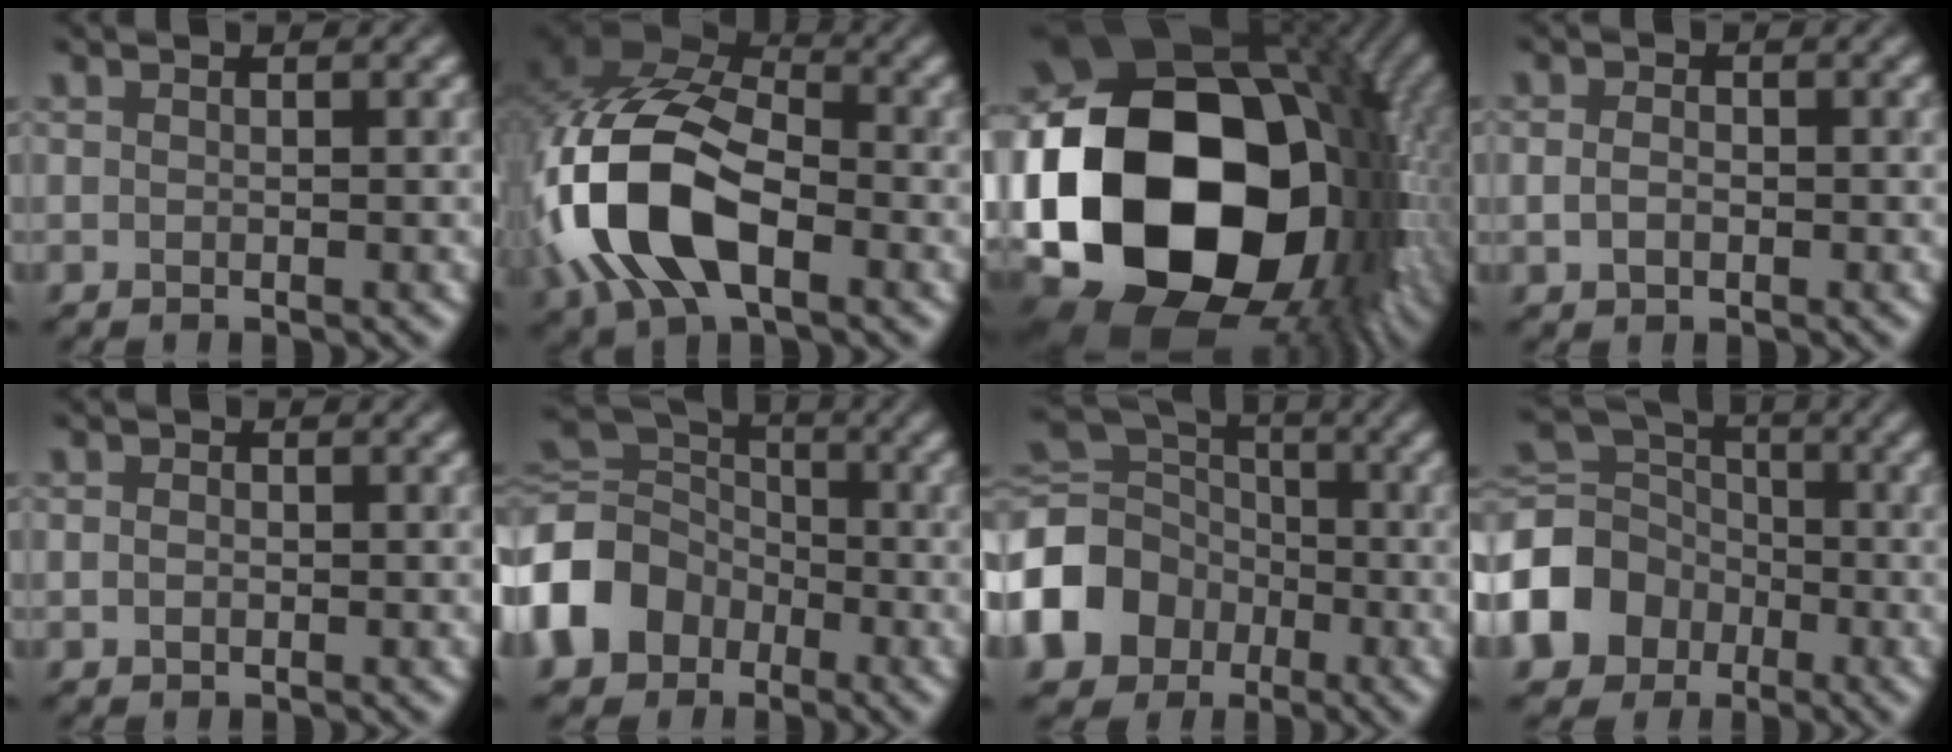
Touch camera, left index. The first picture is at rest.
{"total": 14.4, "force": [-4.2, 8.2, 11.0], "torque": [-0.257, -0.004, -0.089]}
{"total": 24.1, "force": [-2.8, 18.4, 15.4], "torque": [-0.264, -0.043, -0.066]}
{"total": 1.6, "force": [-0.2, 1.1, 1.1], "torque": [-0.024, 0.000, -0.006]}
{"total": 0.9, "force": [-0.1, 0.7, 0.5], "torque": [-0.011, 0.001, -0.004]}
{"total": 10.1, "force": [-3.2, 8.3, 4.7], "torque": [-0.132, -0.007, -0.082]}
{"total": 11.2, "force": [-3.9, 9.2, 5.1], "torque": [-0.139, -0.015, -0.089]}
{"total": 8.8, "force": [-3.4, 7.1, 3.9], "torque": [-0.100, -0.001, -0.087]}